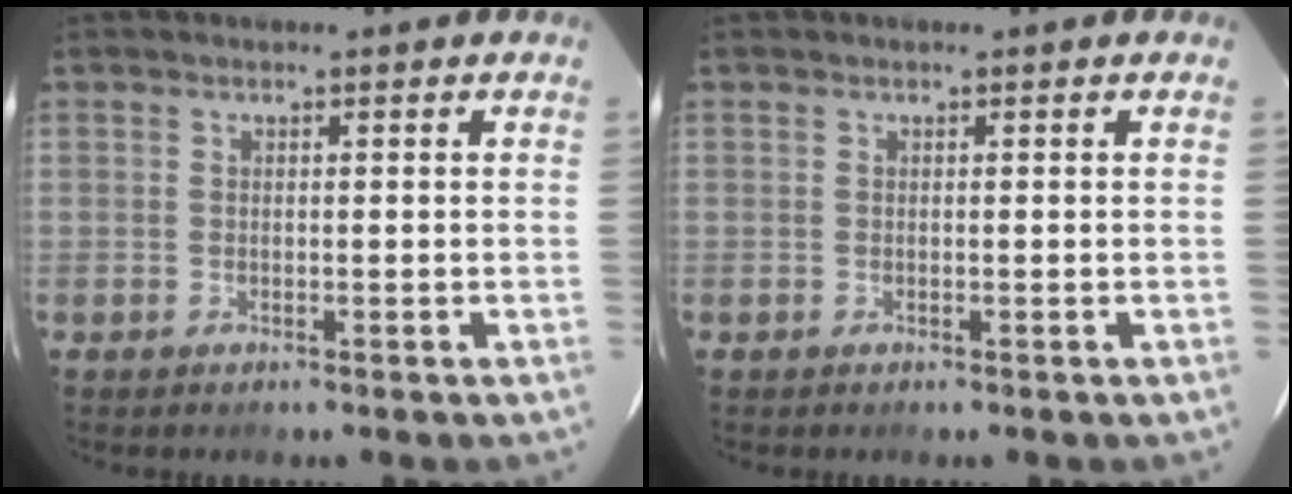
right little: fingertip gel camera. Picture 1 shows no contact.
{"total": 0.0}